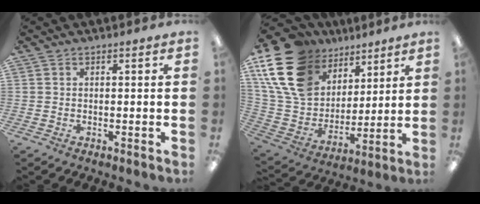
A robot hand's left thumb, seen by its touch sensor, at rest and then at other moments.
{"total": 21.4, "force": [11.6, 14.6, 10.5], "torque": [-0.224, -0.046, 0.221]}